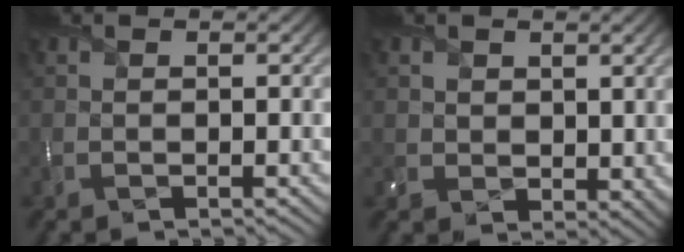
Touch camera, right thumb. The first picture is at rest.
{"total": 3.3, "force": [1.4, 2.7, 1.3], "torque": [-0.049, -0.009, 0.026]}